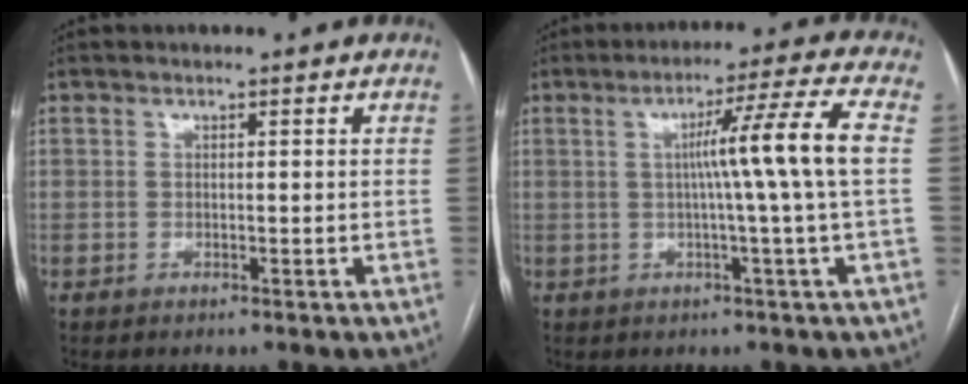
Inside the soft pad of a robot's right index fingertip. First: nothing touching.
{"total": 9.7, "force": [0.6, -2.4, 9.4], "torque": [-0.143, 0.008, 0.014]}